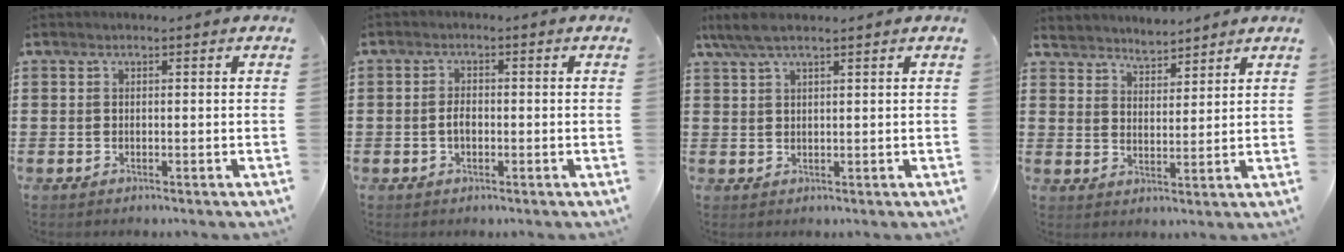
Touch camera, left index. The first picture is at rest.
{"total": 2.1, "force": [-0.4, 1.2, 1.7], "torque": [-0.043, 0.001, -0.011]}
{"total": 3.8, "force": [2.5, 0.6, 2.7], "torque": [-0.056, 0.004, 0.048]}
{"total": 3.6, "force": [3.5, 0.4, -0.6], "torque": [-0.002, -0.013, 0.066]}